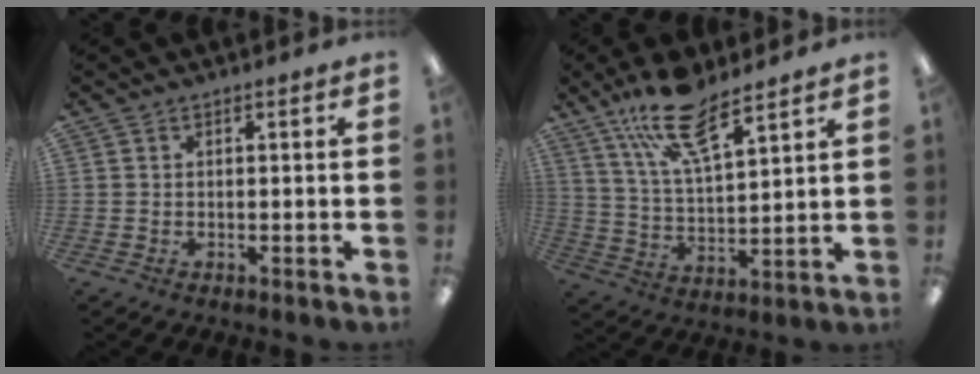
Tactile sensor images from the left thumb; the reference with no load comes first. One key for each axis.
{"total": 15.2, "fx": 10.6, "fy": 5.1, "fz": 9.7, "tx": -0.186, "ty": -0.037, "tz": 0.188}